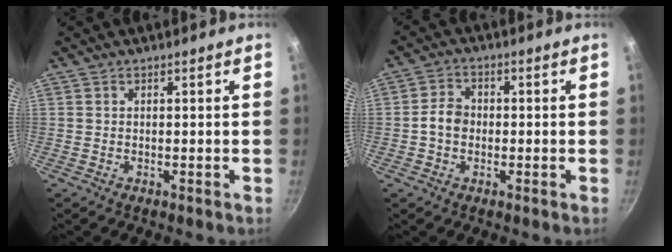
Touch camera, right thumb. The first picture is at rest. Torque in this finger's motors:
{"motor_torque": [0.36, 0.81, 0.75, -0.49, 0.08]}